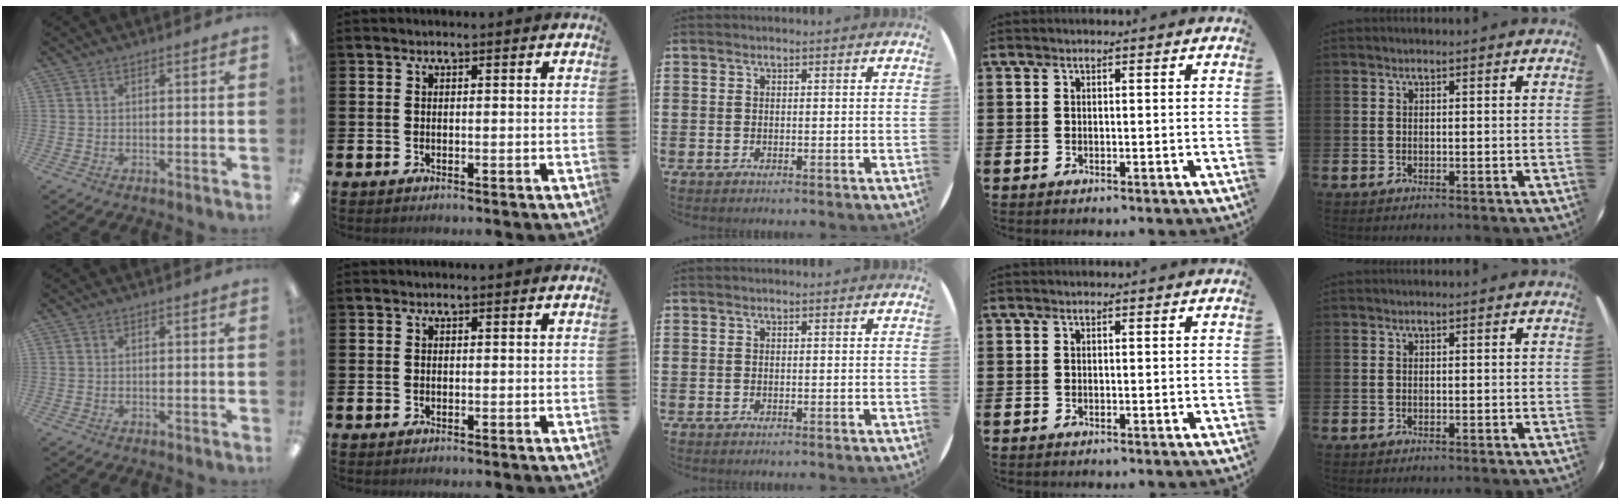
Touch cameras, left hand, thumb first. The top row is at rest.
{}